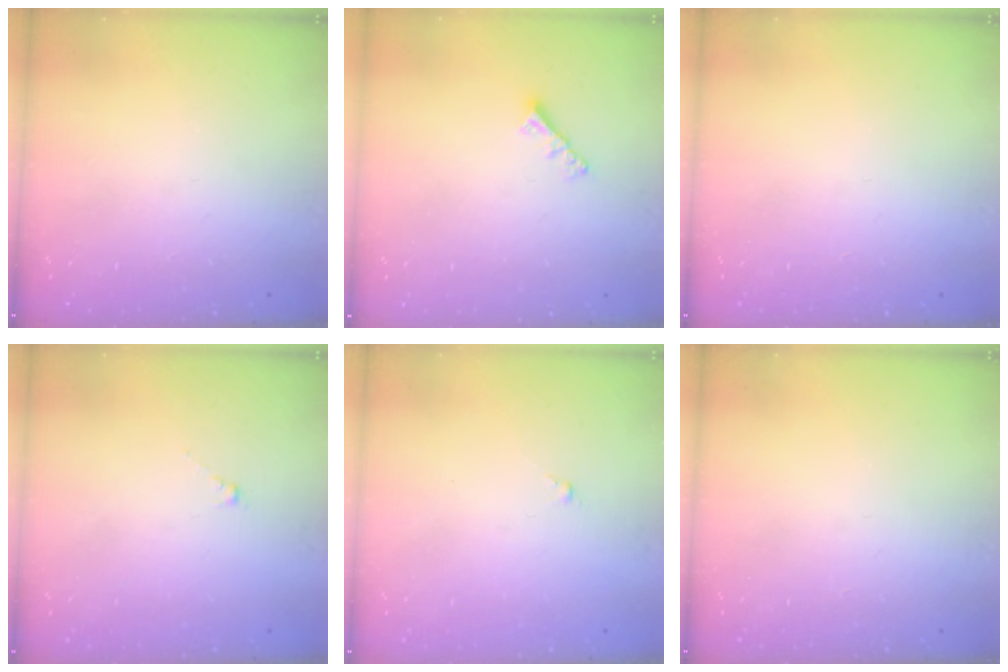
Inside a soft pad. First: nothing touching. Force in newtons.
{"total": 2.9, "press": 2.9, "slide": 0.3}
{"total": 0.0}
{"total": 0.8, "press": 0.7, "slide": 0.5}
{"total": 0.5, "press": 0.4, "slide": 0.4}
{"total": 0.0}